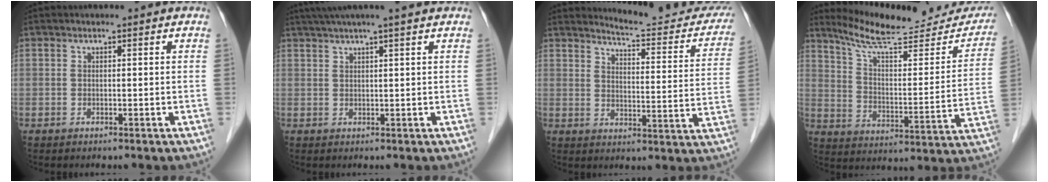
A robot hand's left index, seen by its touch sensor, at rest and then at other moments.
{"total": 7.4, "force": [5.9, -1.0, 4.3], "torque": [-0.066, 0.030, 0.083]}
{"total": 16.0, "force": [15.3, 2.0, 4.0], "torque": [-0.035, -0.072, 0.170]}
{"total": 21.1, "force": [19.2, 4.1, 7.9], "torque": [-0.112, -0.031, 0.263]}